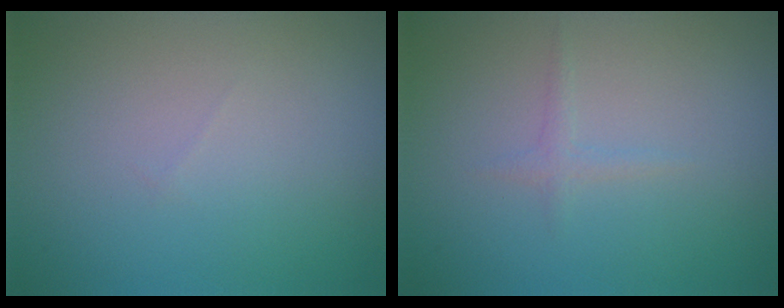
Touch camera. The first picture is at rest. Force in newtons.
{"total": 0.8, "press": 0.8, "slide": 0.1}